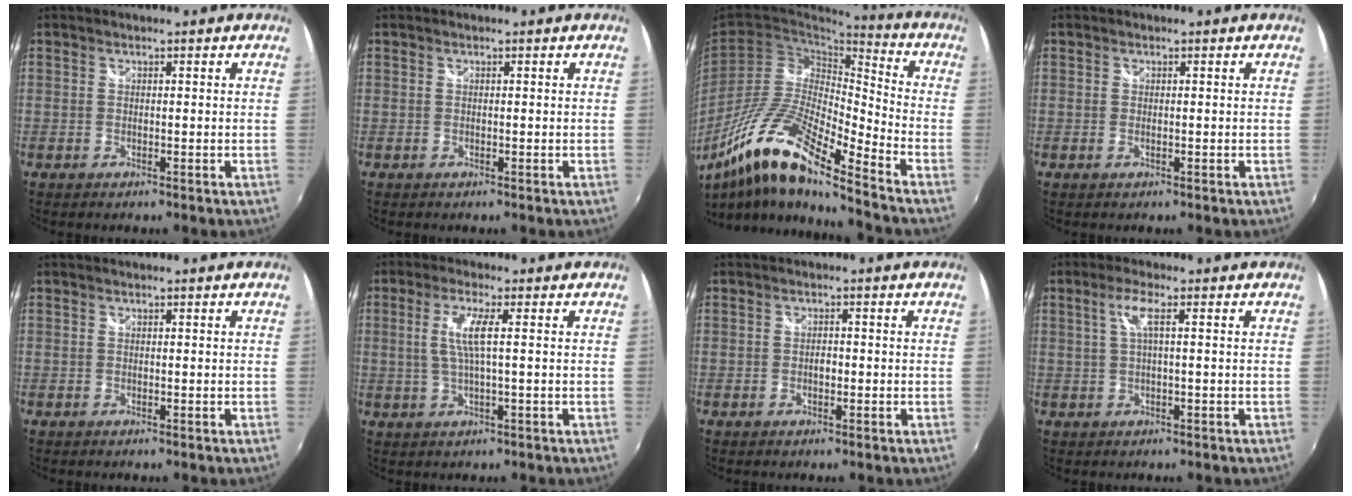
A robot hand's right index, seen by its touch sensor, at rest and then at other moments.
{"total": 0.0}
{"total": 17.8, "force": [-11.6, 2.8, 13.2], "torque": [-0.246, -0.014, -0.236]}
{"total": 0.0}
{"total": 0.0}
{"total": 5.2, "force": [0.6, 0.2, 5.1], "torque": [-0.102, -0.002, 0.015]}
{"total": 1.1, "force": [-0.2, 0.7, 0.8], "torque": [-0.015, 0.006, -0.004]}
{"total": 3.3, "force": [0.6, -0.1, 3.2], "torque": [-0.065, 0.003, 0.013]}